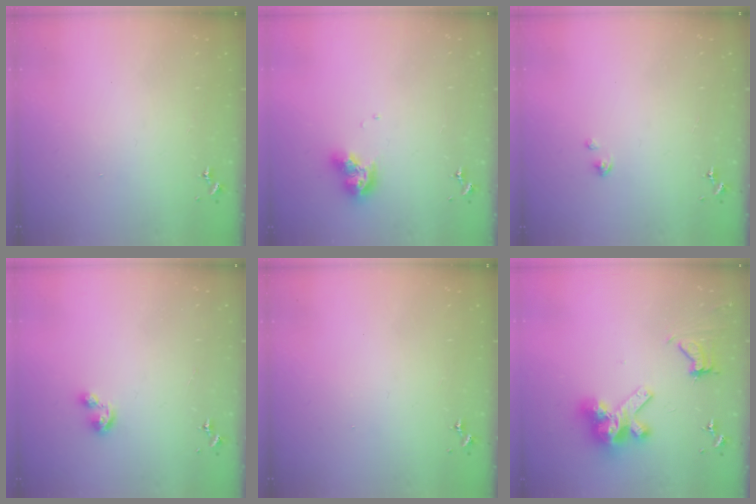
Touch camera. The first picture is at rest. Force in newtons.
{"total": 10.1, "press": 10.0, "slide": 1.2}
{"total": 1.9, "press": 1.9, "slide": 0.2}
{"total": 3.9, "press": 3.9, "slide": 0.5}
{"total": 0.0}
{"total": 12.7, "press": 12.6, "slide": 1.6}